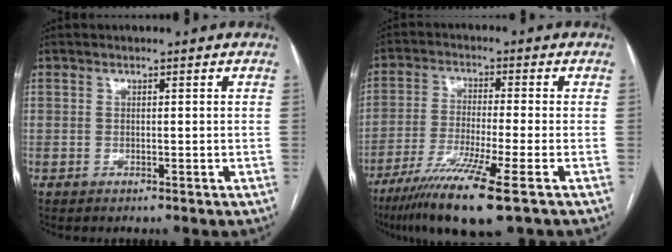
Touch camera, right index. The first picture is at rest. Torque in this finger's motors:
{"motor_torque": [1.08, -0.50, 0.66, 0.16]}